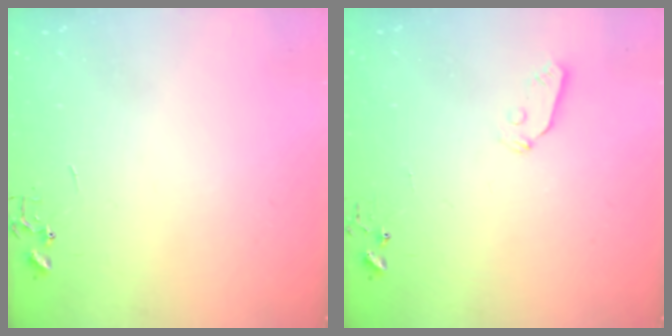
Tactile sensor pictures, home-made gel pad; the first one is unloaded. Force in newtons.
{"total": 4.6, "press": 4.6, "slide": 0.3}